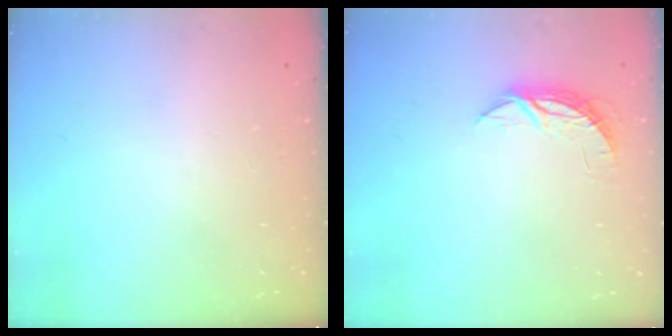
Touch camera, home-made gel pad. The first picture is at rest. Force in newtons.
{"total": 5.2, "press": 5.2, "slide": 0.3}